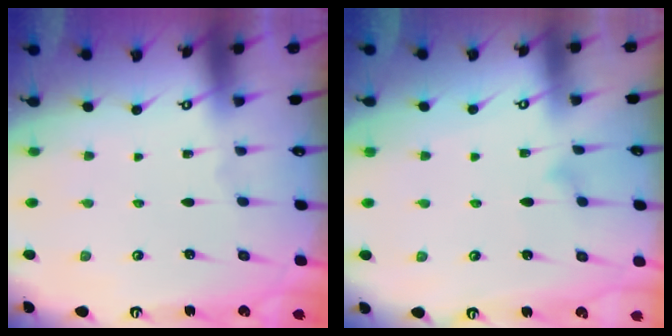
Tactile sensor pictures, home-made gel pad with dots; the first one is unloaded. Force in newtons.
{"total": 5.8, "press": 5.8, "slide": 0.3}